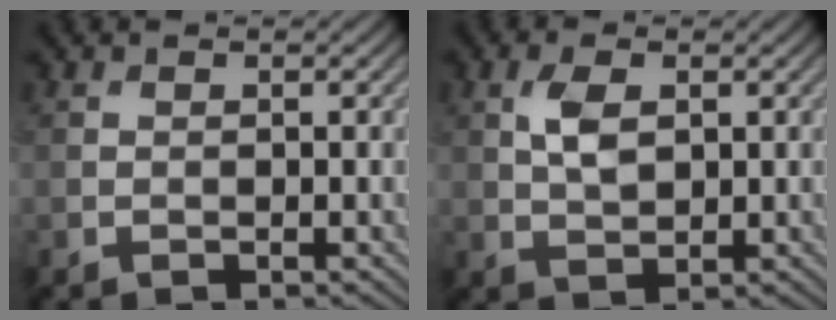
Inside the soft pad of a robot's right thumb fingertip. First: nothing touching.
{"total": 3.7, "force": [1.0, 2.0, 2.9], "torque": [-0.067, 0.000, 0.021]}